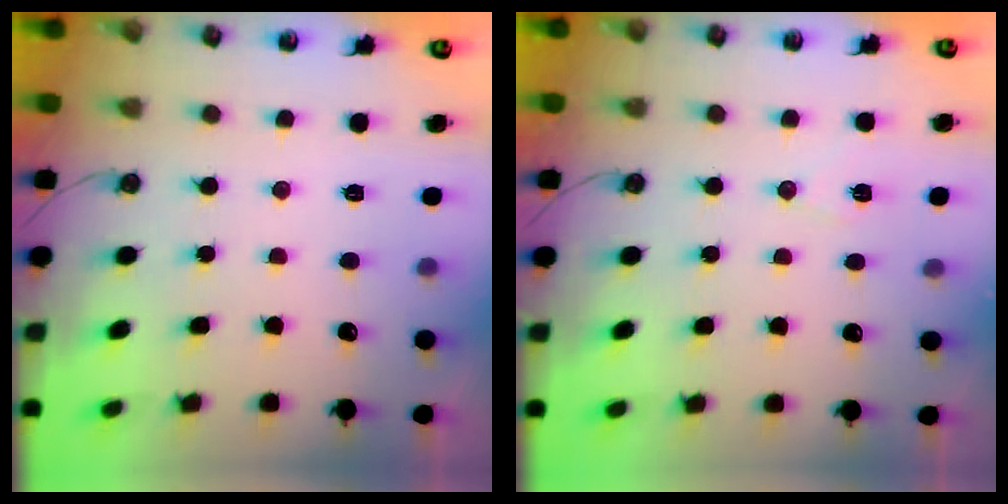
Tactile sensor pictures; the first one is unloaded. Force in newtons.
{"total": 7.3, "press": 6.5, "slide": 3.4}